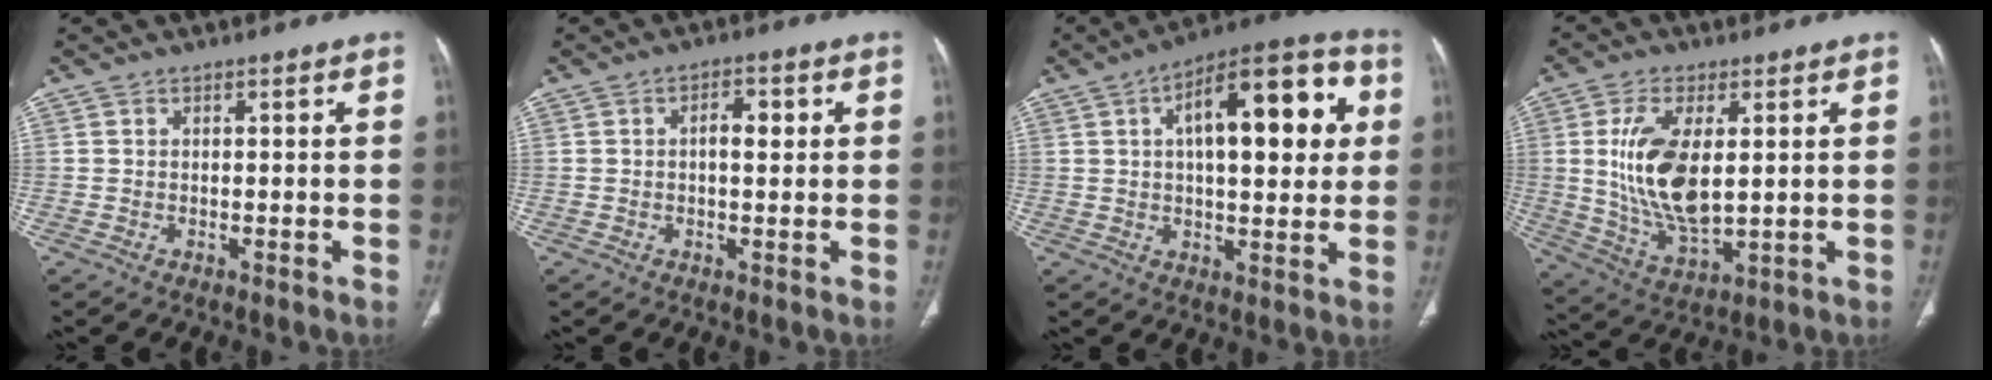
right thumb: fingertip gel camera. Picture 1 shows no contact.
{"total": 3.6, "force": [0.5, 1.7, 3.1], "torque": [-0.042, 0.006, 0.006]}
{"total": 20.1, "force": [4.8, 8.5, 17.6], "torque": [-0.217, 0.022, 0.059]}
{"total": 14.3, "force": [2.0, 6.8, 12.5], "torque": [-0.245, -0.021, 0.049]}